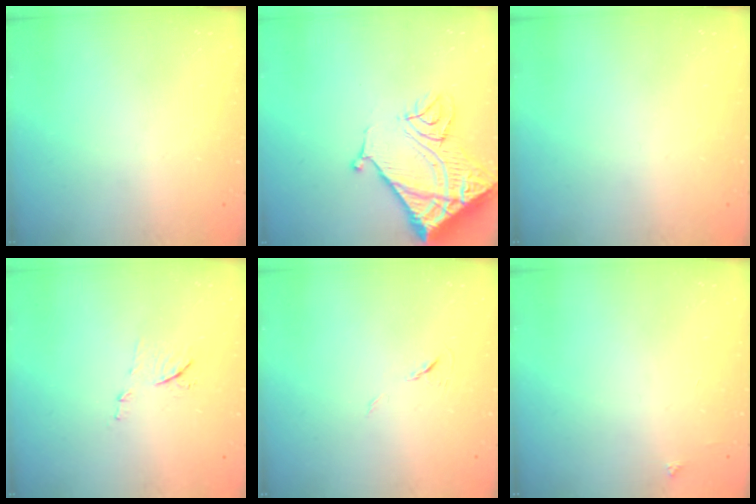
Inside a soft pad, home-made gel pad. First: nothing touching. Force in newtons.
{"total": 18.4, "press": 18.3, "slide": 2.4}
{"total": 0.0}
{"total": 7.2, "press": 7.1, "slide": 0.5}
{"total": 5.1, "press": 4.7, "slide": 2.1}
{"total": 2.1, "press": 2.1, "slide": 0.3}